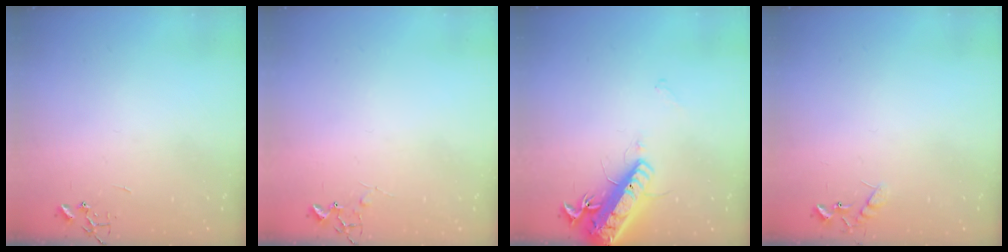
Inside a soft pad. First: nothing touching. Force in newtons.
{"total": 5.4, "press": 5.3, "slide": 0.8}
{"total": 16.3, "press": 15.9, "slide": 3.8}
{"total": 7.6, "press": 7.6, "slide": 0.7}